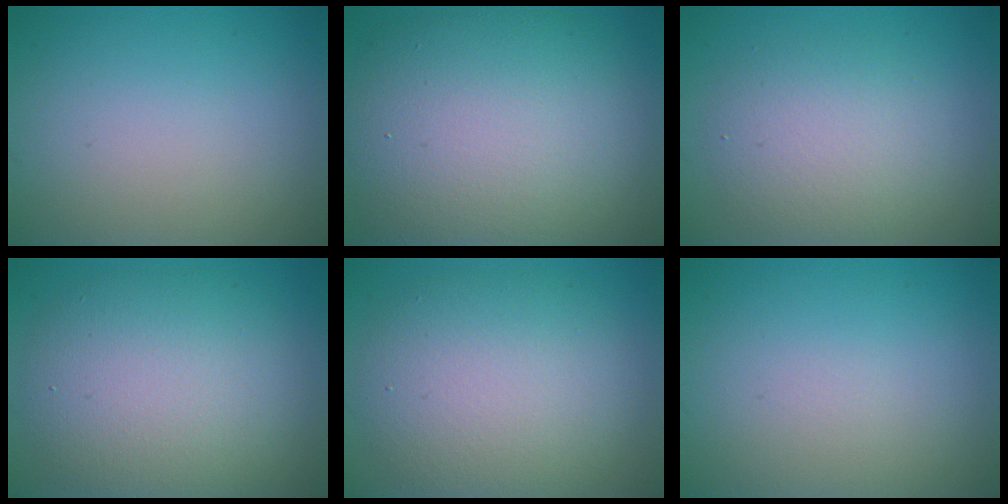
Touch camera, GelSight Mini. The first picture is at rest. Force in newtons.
{"total": 13.1, "press": 13.1, "slide": 0.8}
{"total": 2.6, "press": 2.6, "slide": 0.3}
{"total": 8.8, "press": 8.7, "slide": 0.5}
{"total": 7.9, "press": 7.9, "slide": 0.8}
{"total": 0.0}